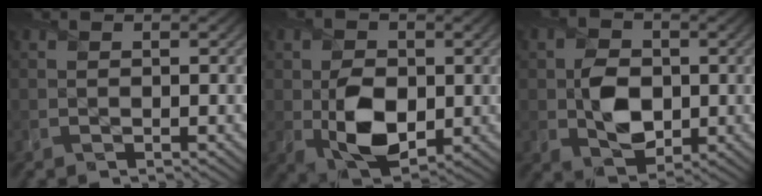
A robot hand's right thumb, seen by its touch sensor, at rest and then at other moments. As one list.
[{"total": 7.4, "force": [-0.9, 5.2, 5.2], "torque": [-0.106, -0.015, -0.017]}, {"total": 6.1, "force": [-0.4, 4.7, 3.9], "torque": [-0.077, -0.010, -0.007]}]